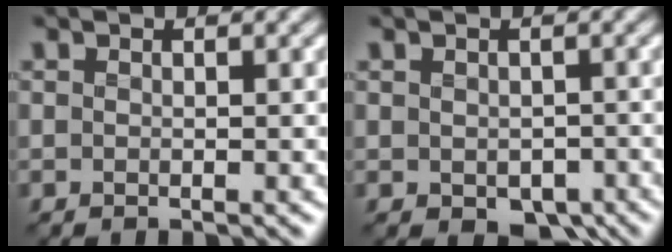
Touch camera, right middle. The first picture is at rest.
{"total": 3.5, "force": [-1.5, 2.2, 2.2], "torque": [-0.030, -0.021, -0.012]}